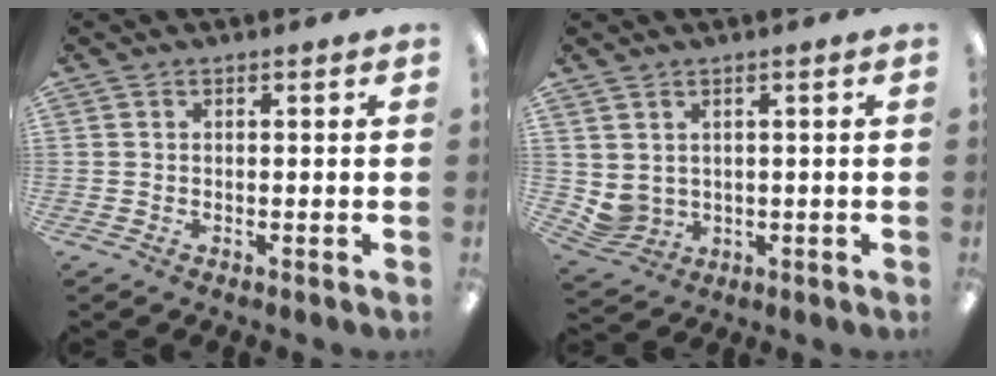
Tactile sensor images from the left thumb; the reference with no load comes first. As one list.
[{"total": 3.5, "force": [1.8, 2.8, 0.9], "torque": [-0.024, -0.009, 0.037]}]